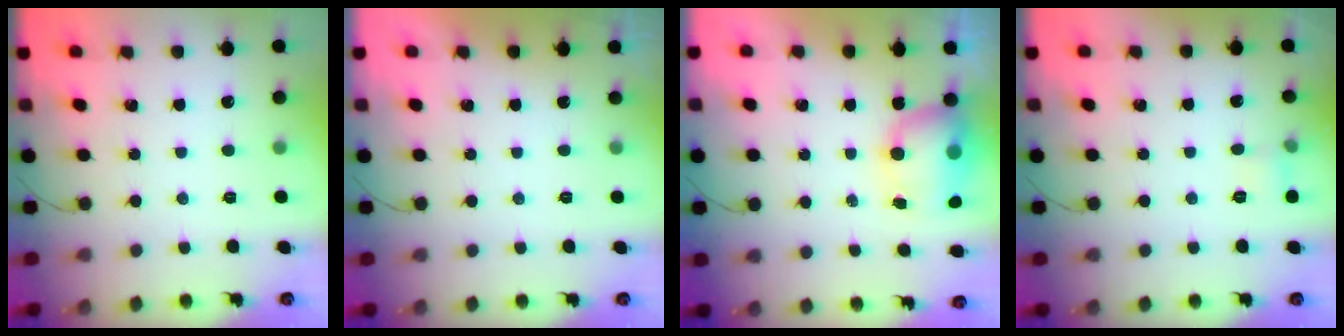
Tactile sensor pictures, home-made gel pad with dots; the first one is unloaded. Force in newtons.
{"total": 0.0}
{"total": 7.6, "press": 7.4, "slide": 1.8}
{"total": 4.7, "press": 4.5, "slide": 1.3}